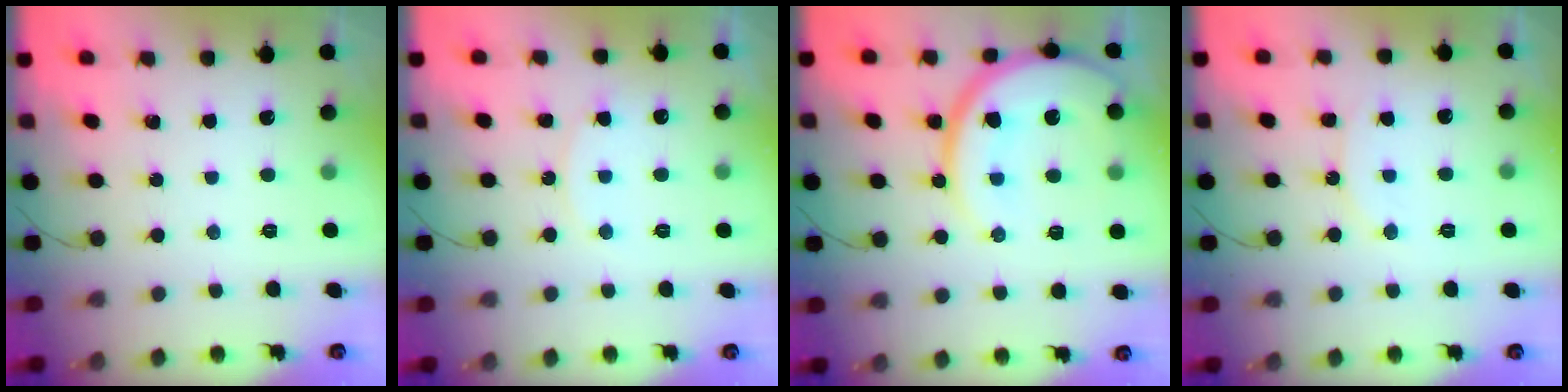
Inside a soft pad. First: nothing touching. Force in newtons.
{"total": 5.6, "press": 5.6, "slide": 0.5}
{"total": 17.0, "press": 16.9, "slide": 1.8}
{"total": 7.6, "press": 7.6, "slide": 0.7}